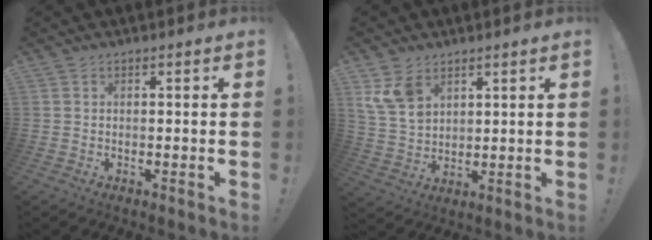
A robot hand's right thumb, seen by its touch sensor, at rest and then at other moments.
{"total": 8.9, "force": [5.3, 5.8, 4.3], "torque": [-0.093, -0.016, 0.107]}